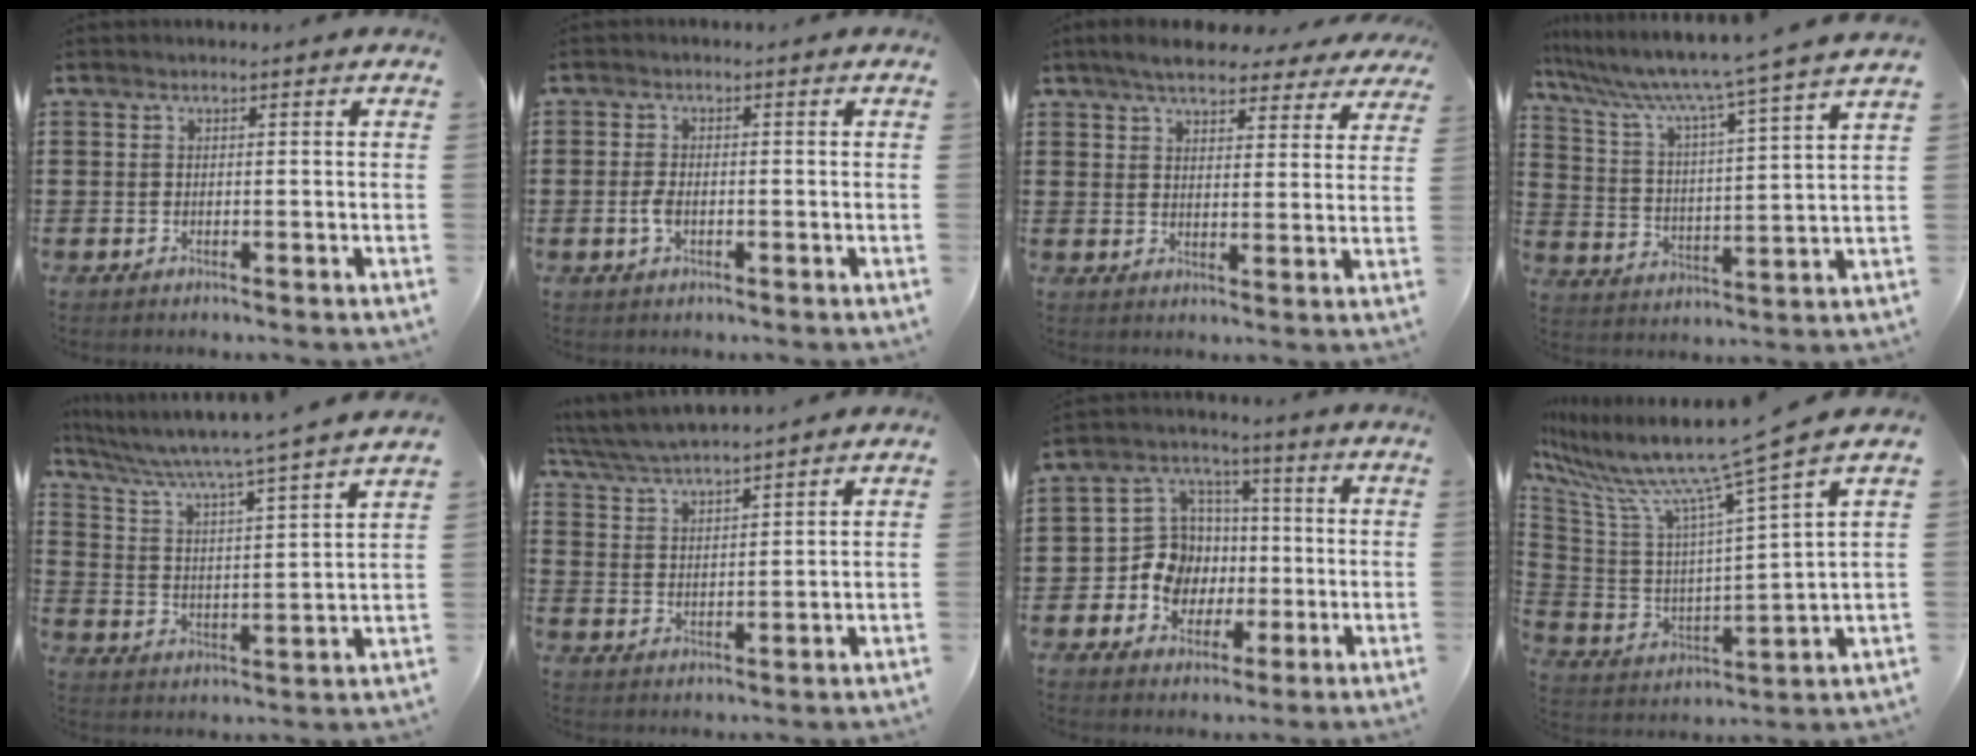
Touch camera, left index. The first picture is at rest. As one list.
[{"total": 2.5, "force": [-0.7, 1.2, 2.0], "torque": [-0.054, -0.004, -0.017]}, {"total": 5.8, "force": [5.3, 1.3, 2.1], "torque": [-0.053, -0.012, 0.095]}, {"total": 6.9, "force": [5.8, -1.0, 3.5], "torque": [-0.097, -0.055, 0.088]}, {"total": 4.8, "force": [4.2, -1.0, 2.2], "torque": [-0.066, -0.044, 0.059]}, {"total": 4.8, "force": [4.7, 0.2, 1.2], "torque": [-0.042, -0.020, 0.083]}, {"total": 9.5, "force": [-1.0, 8.9, 3.3], "torque": [-0.100, 0.015, -0.013]}, {"total": 11.2, "force": [9.4, -0.6, 6.2], "torque": [-0.161, -0.075, 0.149]}]